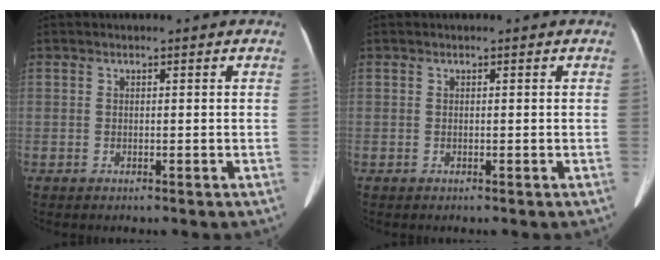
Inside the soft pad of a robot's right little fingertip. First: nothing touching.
{"total": 0.0}